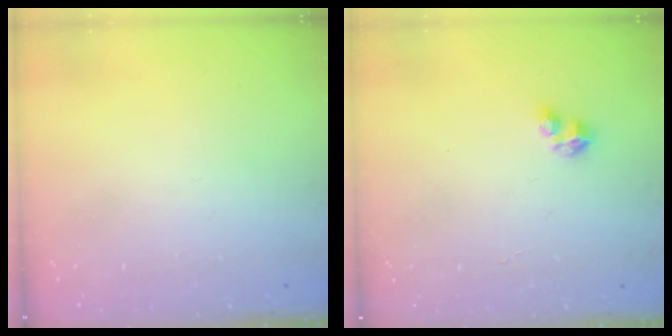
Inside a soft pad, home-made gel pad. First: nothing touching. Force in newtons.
{"total": 3.2, "press": 3.2, "slide": 0.5}